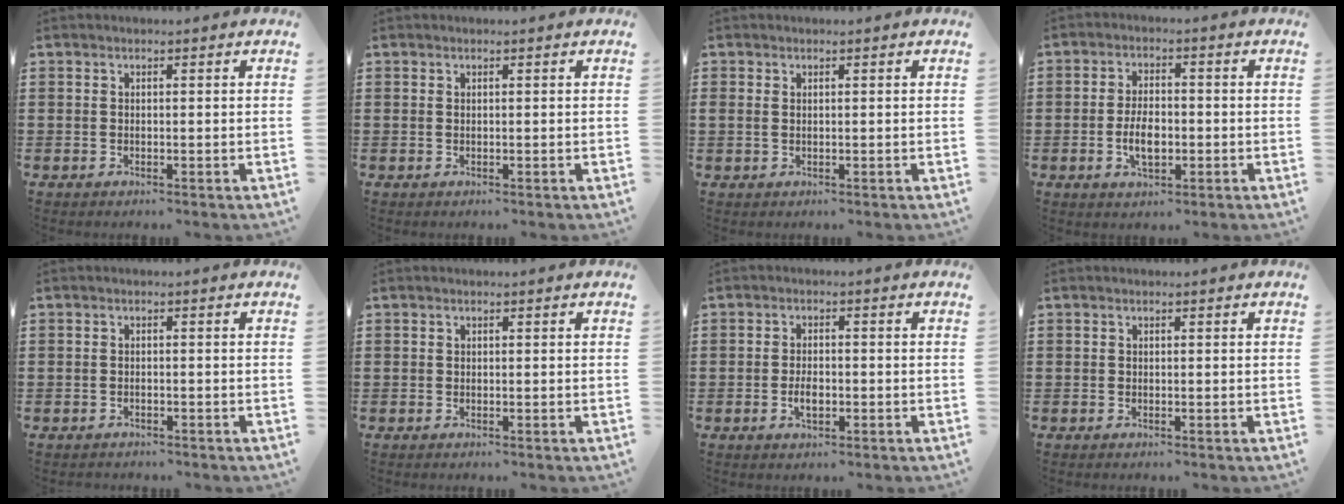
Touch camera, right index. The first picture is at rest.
{"total": 0.0}
{"total": 0.8, "force": [0.3, 0.4, 0.6], "torque": [-0.014, 0.003, 0.005]}
{"total": 5.2, "force": [-1.1, 2.7, 4.3], "torque": [-0.082, 0.000, -0.023]}
{"total": 0.8, "force": [-0.7, 0.3, 0.0], "torque": [-0.002, 0.001, -0.016]}
{"total": 0.0}
{"total": 2.9, "force": [-0.7, 1.4, 2.4], "torque": [-0.053, 0.001, -0.016]}
{"total": 0.0}